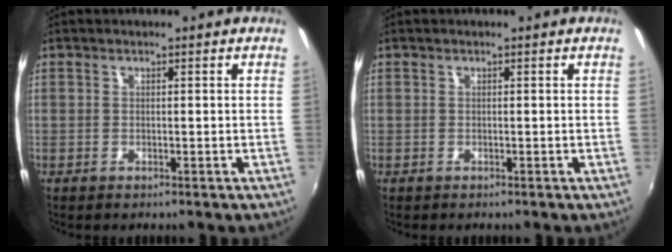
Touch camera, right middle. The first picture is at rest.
{"total": 0.0}